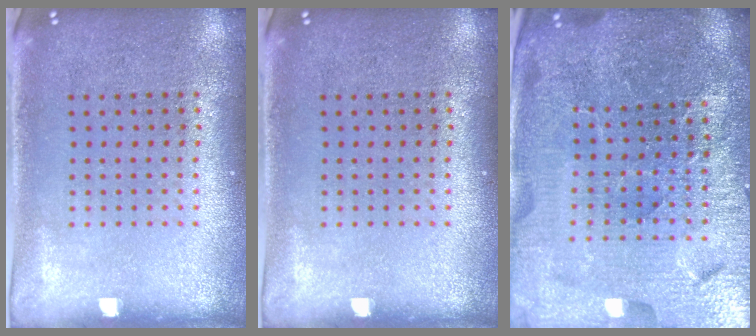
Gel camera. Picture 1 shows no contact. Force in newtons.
{"total": 0.0}
{"total": 5.9, "press": 5.2, "slide": 2.6}